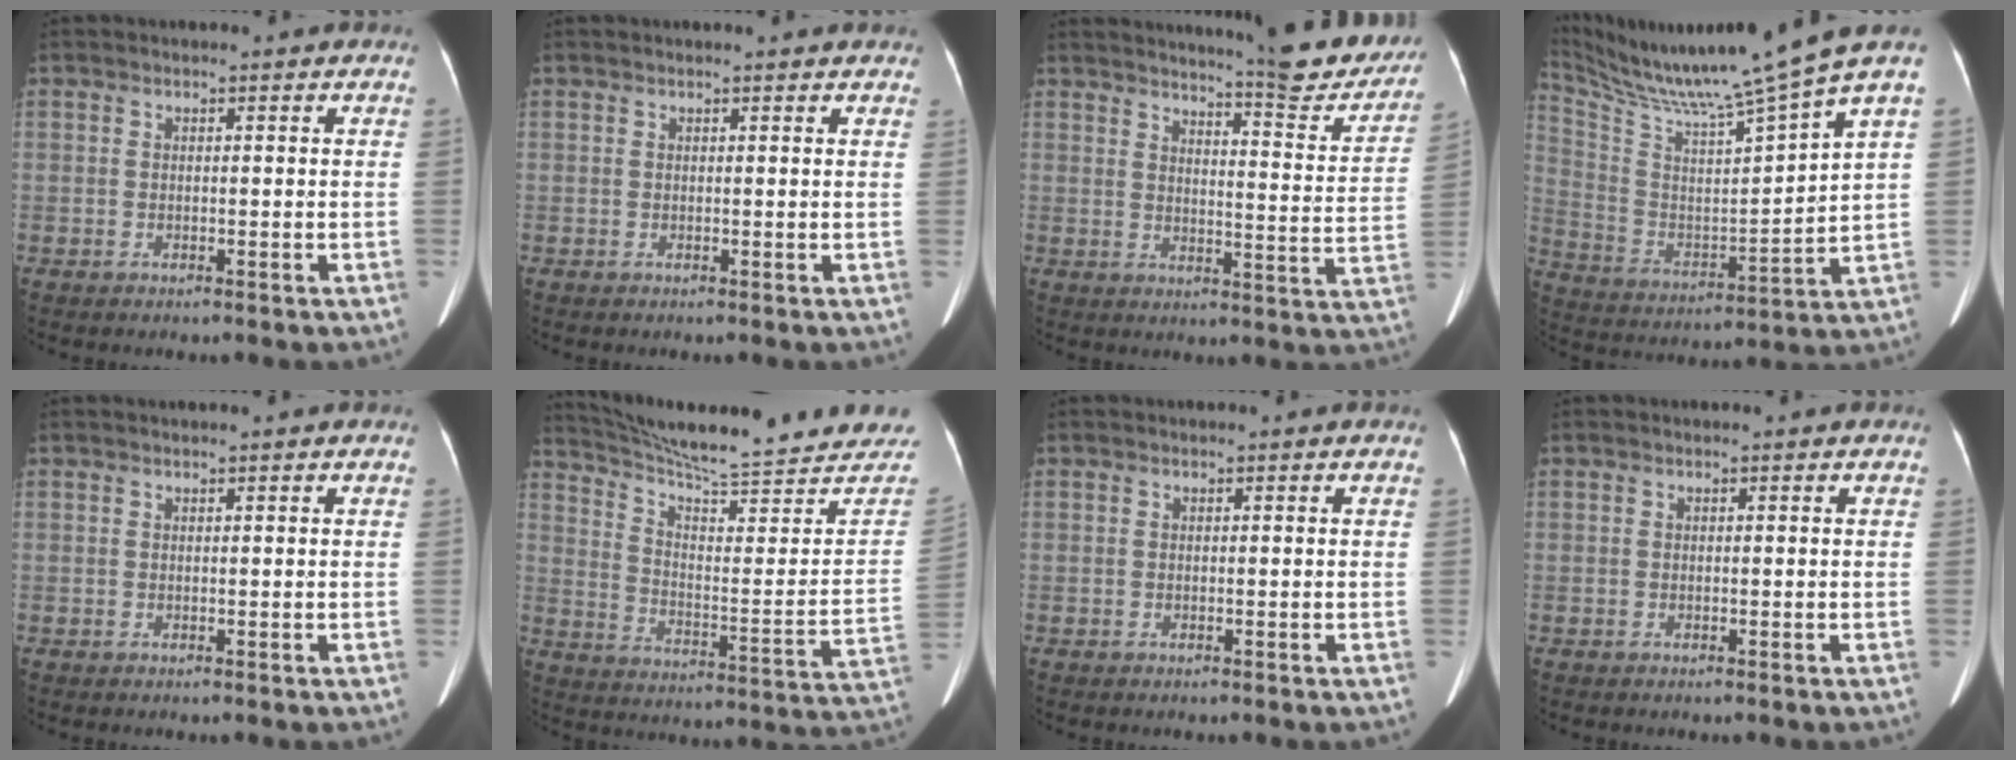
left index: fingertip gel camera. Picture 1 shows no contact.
{"total": 3.2, "force": [3.0, 0.6, 1.0], "torque": [-0.014, 0.019, 0.026]}
{"total": 16.3, "force": [14.8, 1.4, 6.6], "torque": [-0.080, -0.058, 0.171]}
{"total": 17.7, "force": [14.9, -2.7, 9.3], "torque": [-0.176, -0.034, 0.259]}
{"total": 0.8, "force": [0.6, -0.1, 0.4], "torque": [-0.009, 0.015, 0.015]}
{"total": 26.7, "force": [24.5, 1.2, 10.3], "torque": [-0.162, -0.092, 0.325]}
{"total": 0.0}
{"total": 0.0}